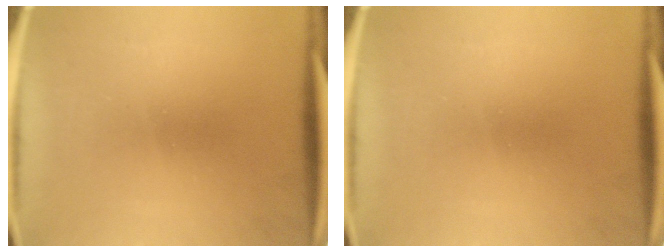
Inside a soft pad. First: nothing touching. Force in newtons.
{"total": 0.0}